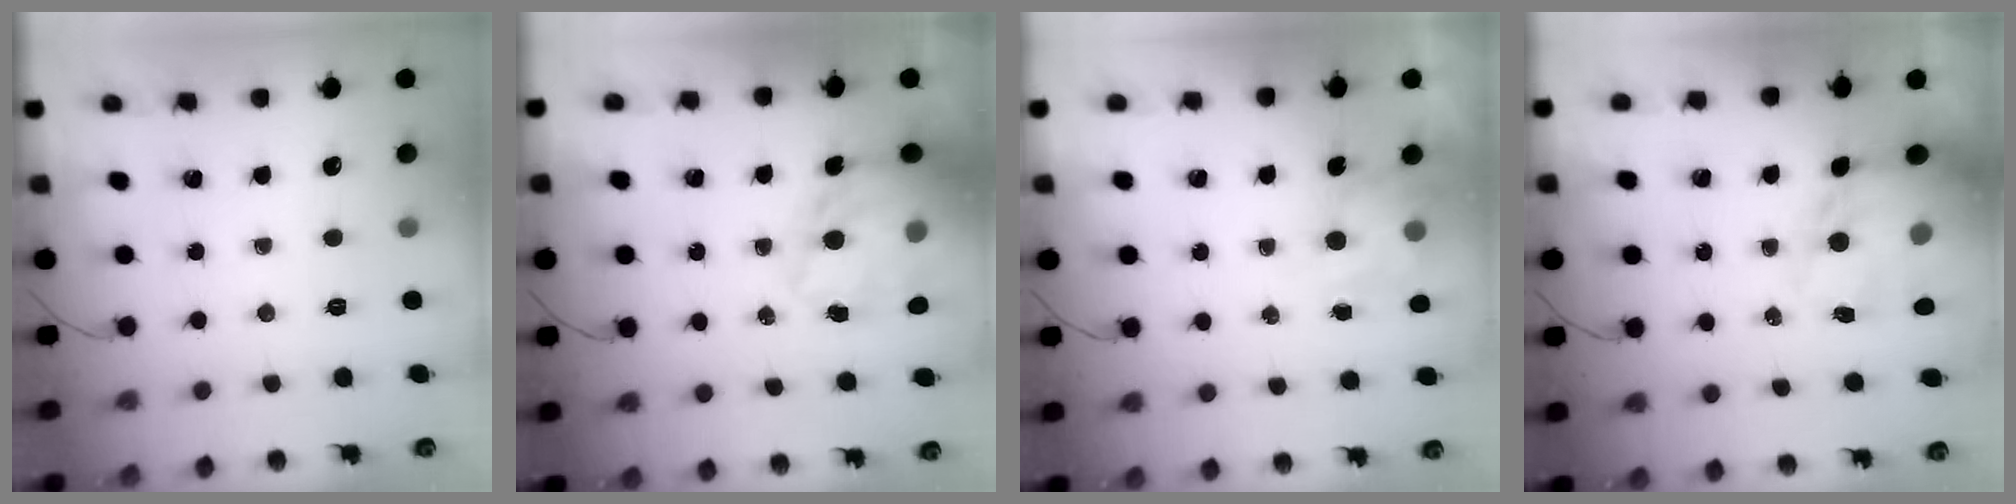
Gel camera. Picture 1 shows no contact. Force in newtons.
{"total": 20.5, "press": 20.0, "slide": 4.6}
{"total": 4.7, "press": 4.5, "slide": 1.1}
{"total": 15.3, "press": 14.9, "slide": 3.6}